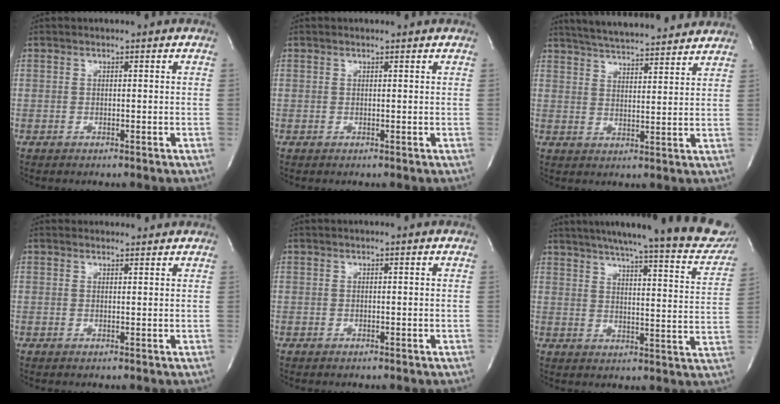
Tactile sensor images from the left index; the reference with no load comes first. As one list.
[{"total": 0.0}, {"total": 16.8, "force": [15.3, 2.1, 6.6], "torque": [-0.109, 0.022, 0.217]}, {"total": 1.6, "force": [1.5, 0.5, -0.2], "torque": [-0.008, 0.005, 0.016]}, {"total": 0.0}, {"total": 25.6, "force": [21.8, 2.7, 13.1], "torque": [-0.191, -0.046, 0.259]}]